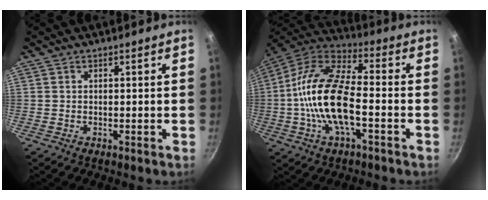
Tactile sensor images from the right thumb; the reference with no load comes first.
{"total": 18.1, "force": [-3.1, 7.9, 16.0], "torque": [-0.298, 0.041, -0.077]}